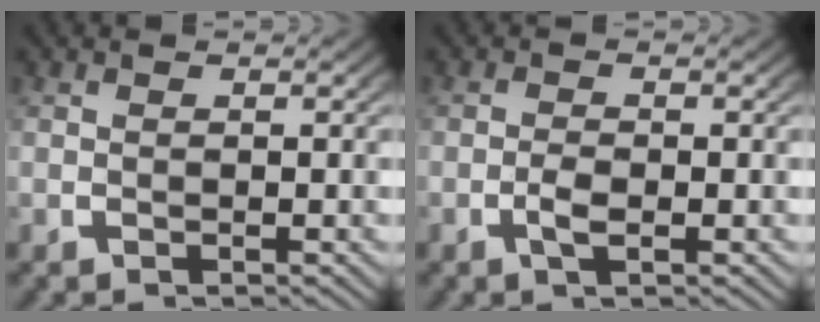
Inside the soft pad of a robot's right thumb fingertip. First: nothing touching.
{"total": 1.6, "force": [-0.6, 0.7, 1.3], "torque": [-0.030, -0.007, -0.009]}